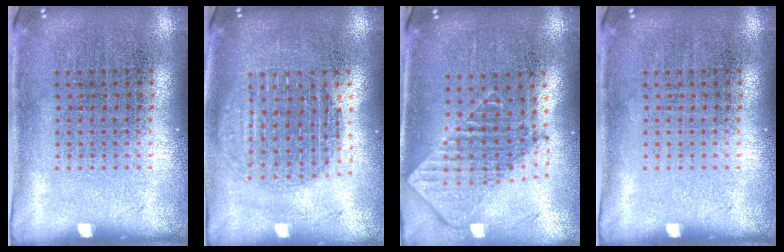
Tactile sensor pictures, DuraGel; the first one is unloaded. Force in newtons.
{"total": 1.7, "press": 1.5, "slide": 0.9}
{"total": 2.0, "press": 1.5, "slide": 1.2}
{"total": 0.0}